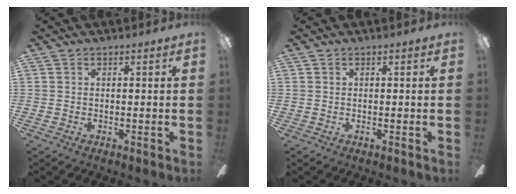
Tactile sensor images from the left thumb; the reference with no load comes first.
{"total": 0.0}